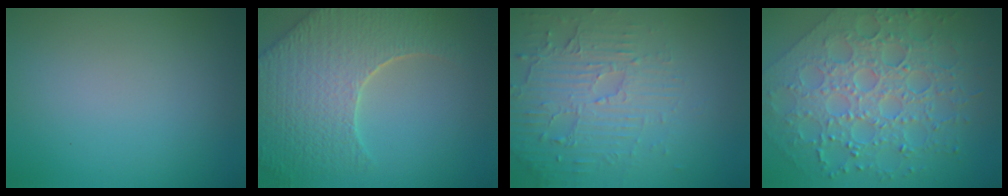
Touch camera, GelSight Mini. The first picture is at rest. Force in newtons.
{"total": 9.0, "press": 6.3, "slide": 6.4}
{"total": 4.6, "press": 3.6, "slide": 2.8}
{"total": 8.1, "press": 6.5, "slide": 4.9}